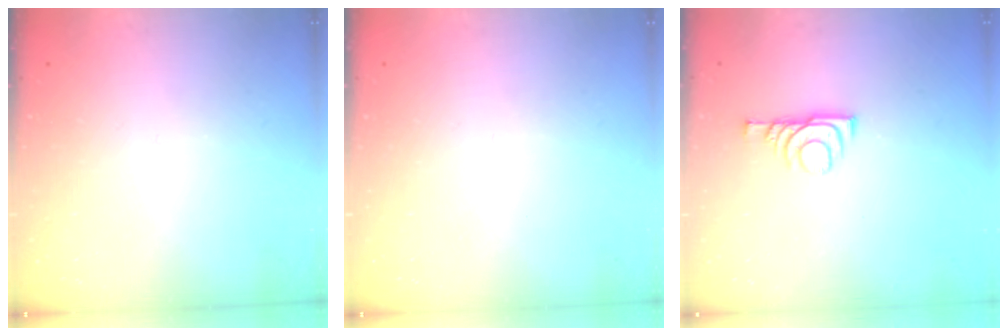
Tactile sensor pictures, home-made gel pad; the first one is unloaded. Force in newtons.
{"total": 0.0}
{"total": 7.2, "press": 7.1, "slide": 1.1}